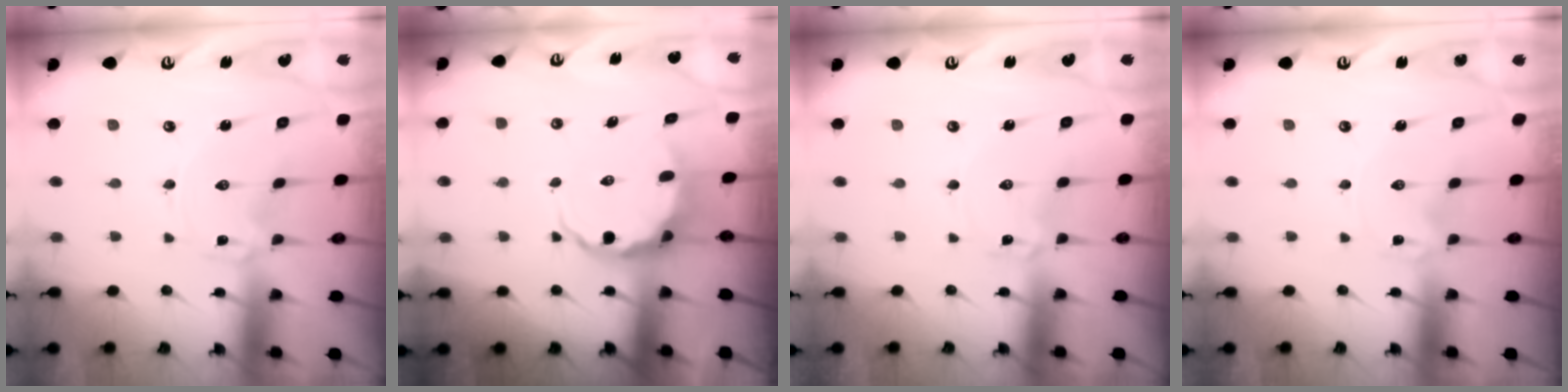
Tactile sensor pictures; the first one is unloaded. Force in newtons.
{"total": 6.3, "press": 6.1, "slide": 1.7}
{"total": 1.2, "press": 1.2, "slide": 0.1}
{"total": 0.0}